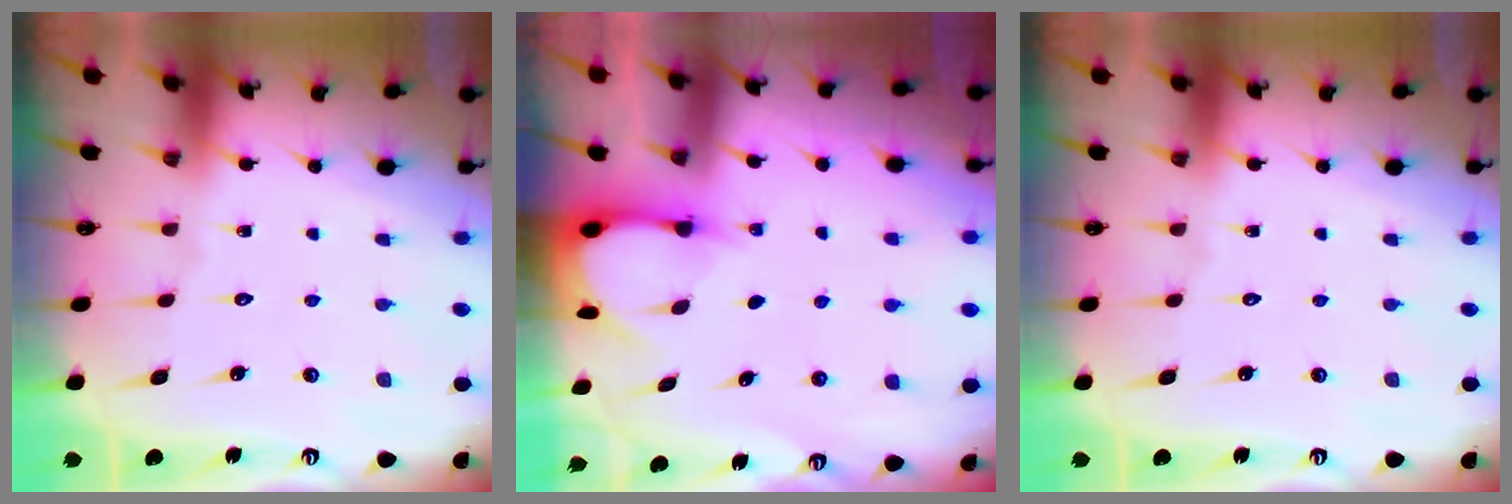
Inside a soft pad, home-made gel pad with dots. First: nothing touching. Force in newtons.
{"total": 3.2, "press": 3.2, "slide": 0.3}
{"total": 0.0}